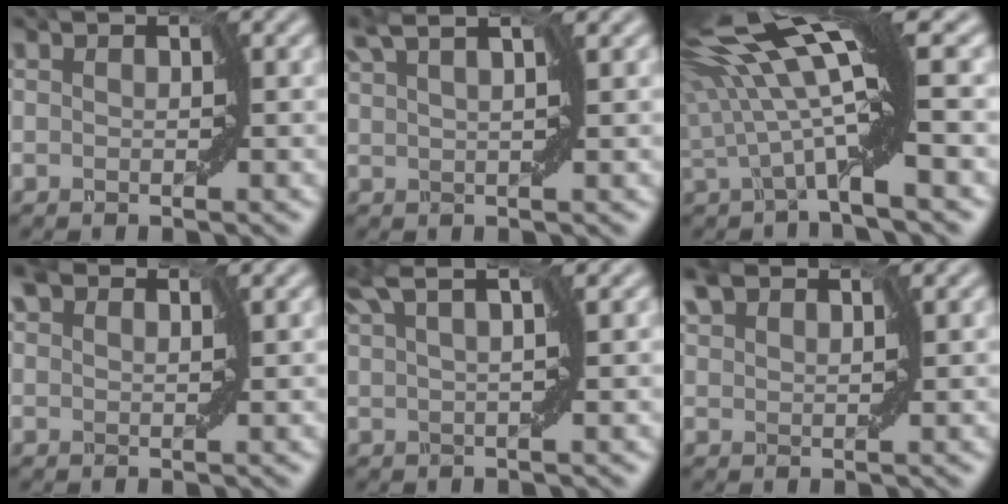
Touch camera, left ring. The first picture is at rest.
{"total": 2.7, "force": [1.9, 0.0, 2.0], "torque": [-0.039, 0.008, 0.030]}
{"total": 10.0, "force": [2.8, 1.5, 9.5], "torque": [-0.179, 0.008, 0.048]}
{"total": 1.3, "force": [0.9, 0.7, 0.5], "torque": [-0.008, 0.003, 0.008]}
{"total": 3.2, "force": [1.9, 0.0, 2.6], "torque": [-0.047, 0.011, 0.029]}
{"total": 1.8, "force": [1.6, 0.8, 0.5], "torque": [-0.015, 0.005, 0.025]}